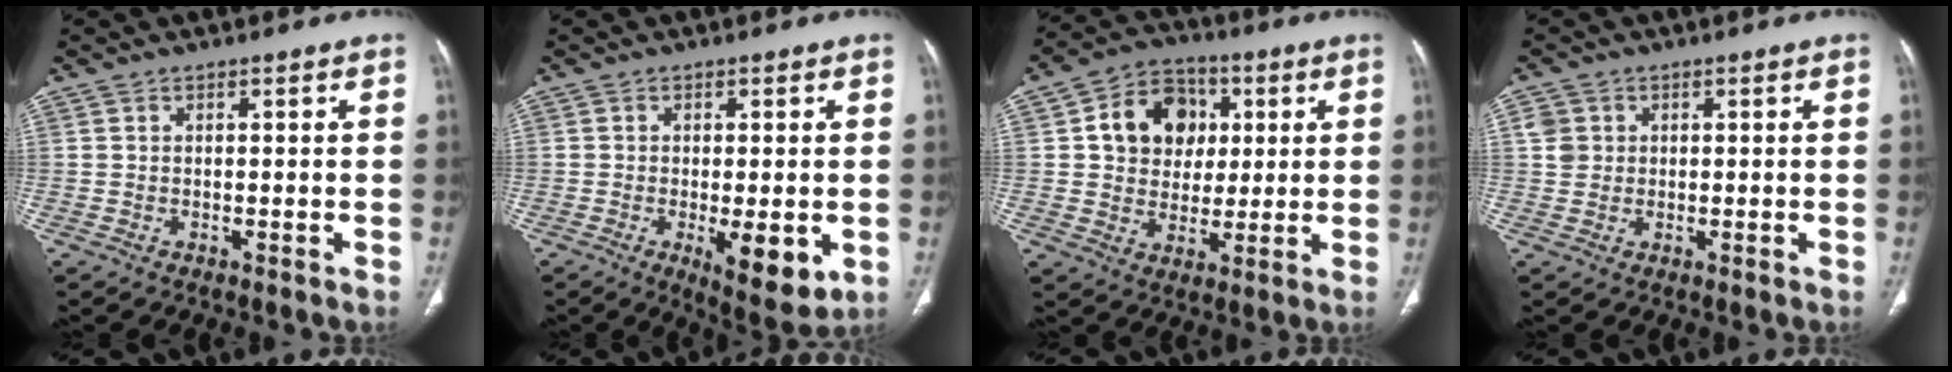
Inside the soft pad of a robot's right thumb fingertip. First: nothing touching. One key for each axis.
{"total": 9.0, "fx": -2.3, "fy": 3.1, "fz": 8.2, "tx": -0.110, "ty": -0.021, "tz": -0.028}
{"total": 12.8, "fx": 3.0, "fy": 10.4, "fz": 6.7, "tx": -0.068, "ty": 0.004, "tz": 0.047}
{"total": 3.0, "fx": 0.8, "fy": 2.8, "fz": 0.8, "tx": -0.001, "ty": 0.000, "tz": 0.015}